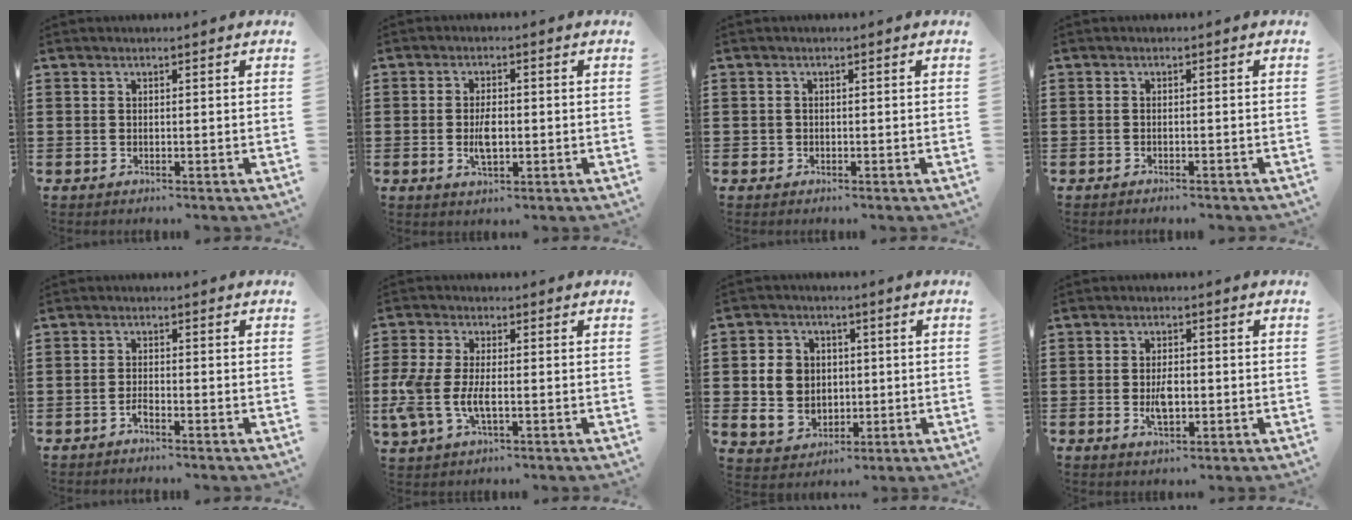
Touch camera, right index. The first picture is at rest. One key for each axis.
{"total": 3.9, "fx": -0.5, "fy": 1.7, "fz": 3.5, "tx": -0.064, "ty": 0.002, "tz": -0.008}
{"total": 0.7, "fx": -0.1, "fy": 0.7, "fz": 0.0, "tx": -0.001, "ty": 0.007, "tz": -0.005}
{"total": 0.8, "fx": -0.8, "fy": 0.1, "fz": 0.3, "tx": -0.009, "ty": -0.003, "tz": -0.015}
{"total": 1.3, "fx": -1.2, "fy": 0.2, "fz": 0.6, "tx": -0.014, "ty": -0.002, "tz": -0.021}
{"total": 6.0, "fx": -1.1, "fy": 2.9, "fz": 5.1, "tx": -0.132, "ty": -0.006, "tz": -0.029}
{"total": 6.6, "fx": 0.6, "fy": 6.1, "fz": 2.6, "tx": -0.067, "ty": 0.018, "tz": 0.010}
{"total": 4.0, "fx": -0.6, "fy": 1.9, "fz": 3.4, "tx": -0.070, "ty": 0.000, "tz": -0.012}